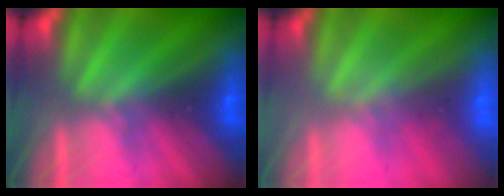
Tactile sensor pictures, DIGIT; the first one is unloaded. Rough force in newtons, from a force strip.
{"total": 1.6}